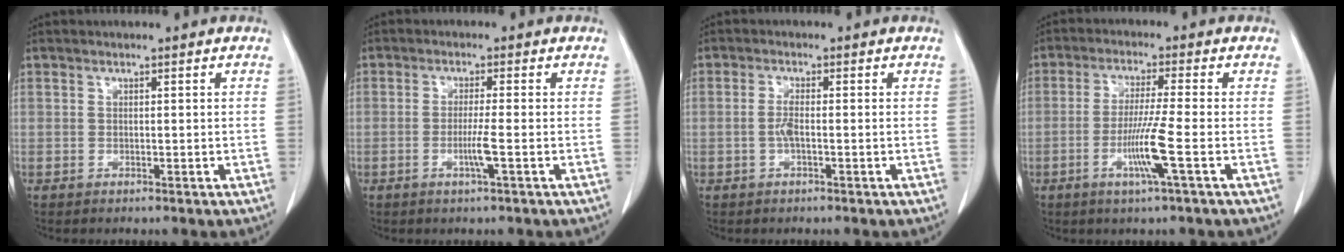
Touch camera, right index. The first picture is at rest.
{"total": 3.3, "force": [-1.0, -0.5, 3.1], "torque": [-0.059, -0.005, -0.021]}
{"total": 2.2, "force": [-0.5, 0.3, 2.1], "torque": [-0.046, 0.001, -0.011]}
{"total": 7.1, "force": [-2.4, -1.1, 6.6], "torque": [-0.126, -0.014, -0.048]}